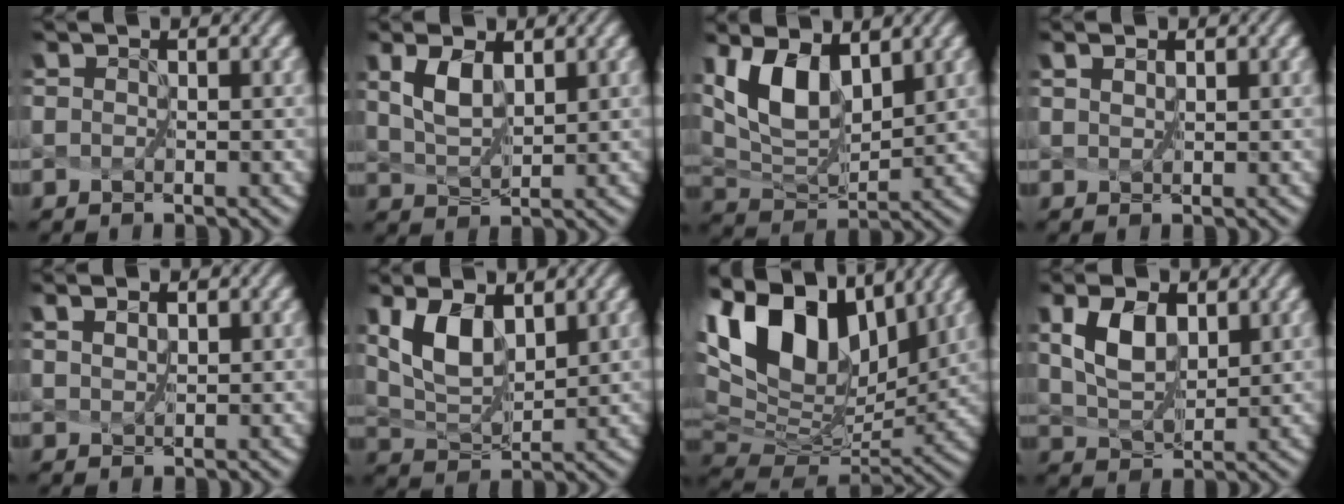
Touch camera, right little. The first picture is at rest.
{"total": 1.8, "force": [1.1, 0.4, 1.4], "torque": [-0.033, -0.005, 0.037]}
{"total": 5.9, "force": [3.2, 2.4, 4.3], "torque": [-0.088, -0.008, 0.071]}
{"total": 0.6, "force": [0.4, 0.1, 0.3], "torque": [-0.013, -0.002, 0.019]}
{"total": 0.8, "force": [0.7, 0.1, 0.4], "torque": [-0.013, -0.002, 0.026]}
{"total": 3.5, "force": [1.9, 1.3, 2.6], "torque": [-0.056, -0.013, 0.046]}
{"total": 15.0, "force": [6.7, 8.6, 10.3], "torque": [-0.217, 0.033, 0.131]}
{"total": 2.9, "force": [1.2, 1.3, 2.3], "torque": [-0.049, -0.008, 0.036]}